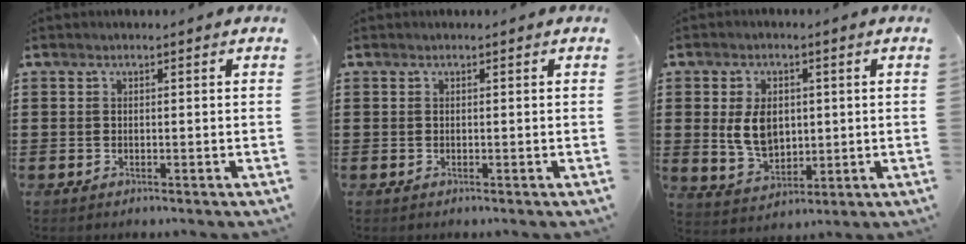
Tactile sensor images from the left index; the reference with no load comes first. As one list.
[{"total": 0.0}, {"total": 6.7, "force": [0.9, 4.6, 4.8], "torque": [-0.107, 0.006, 0.011]}]